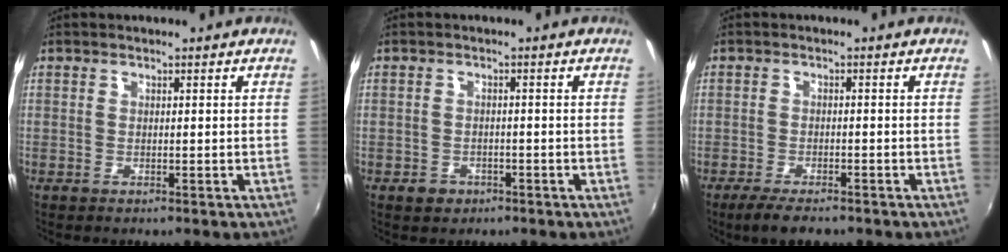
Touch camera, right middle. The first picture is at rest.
{"total": 2.6, "force": [-1.5, 2.0, 0.8], "torque": [-0.018, 0.001, -0.021]}
{"total": 5.4, "force": [-4.2, 1.3, 3.1], "torque": [-0.073, -0.012, -0.072]}